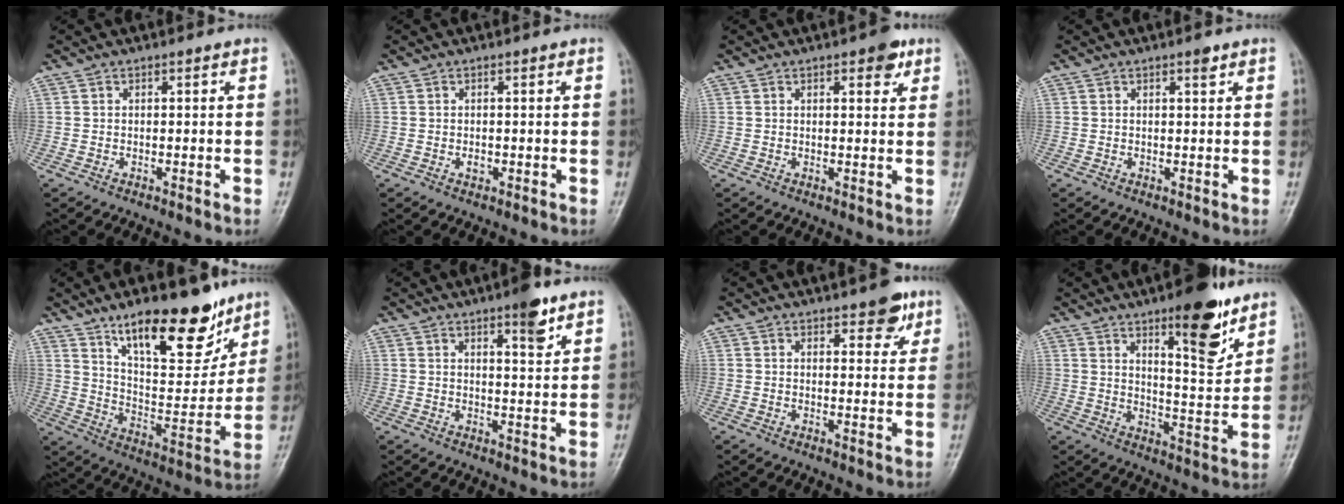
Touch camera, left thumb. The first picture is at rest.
{"total": 1.0, "force": [-0.2, 0.8, 0.7], "torque": [-0.007, 0.000, -0.002]}
{"total": 3.7, "force": [2.1, 1.6, 2.6], "torque": [-0.021, -0.006, 0.022]}
{"total": 1.8, "force": [1.2, 0.4, 1.3], "torque": [-0.017, -0.006, 0.017]}
{"total": 20.0, "force": [13.3, 7.5, 12.8], "torque": [-0.147, -0.082, 0.223]}
{"total": 5.7, "force": [3.7, 1.4, 4.1], "torque": [-0.049, -0.023, 0.051]}
{"total": 5.5, "force": [3.5, 2.4, 3.5], "torque": [-0.021, -0.017, 0.042]}
{"total": 13.8, "force": [8.6, 4.1, 10.0], "torque": [-0.114, -0.059, 0.129]}